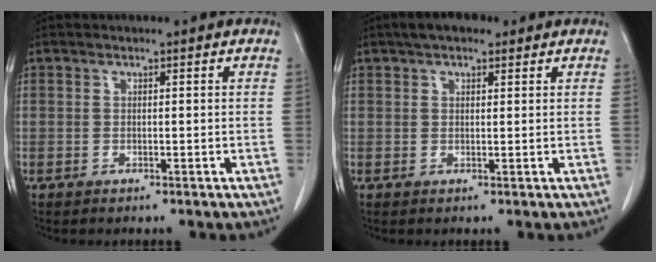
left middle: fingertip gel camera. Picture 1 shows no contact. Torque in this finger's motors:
{"motor_torque": [0.10, -0.08, 0.01, 0.03]}